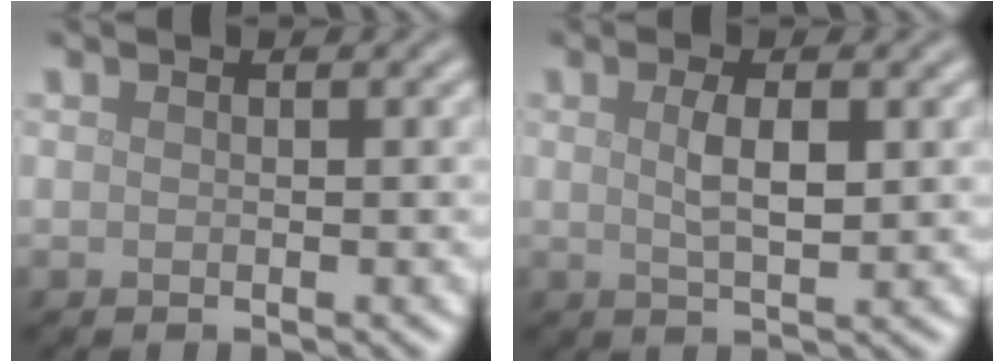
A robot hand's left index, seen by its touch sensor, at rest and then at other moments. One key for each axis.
{"total": 2.9, "fx": 0.6, "fy": 0.8, "fz": 2.7, "tx": -0.055, "ty": -0.002, "tz": 0.012}